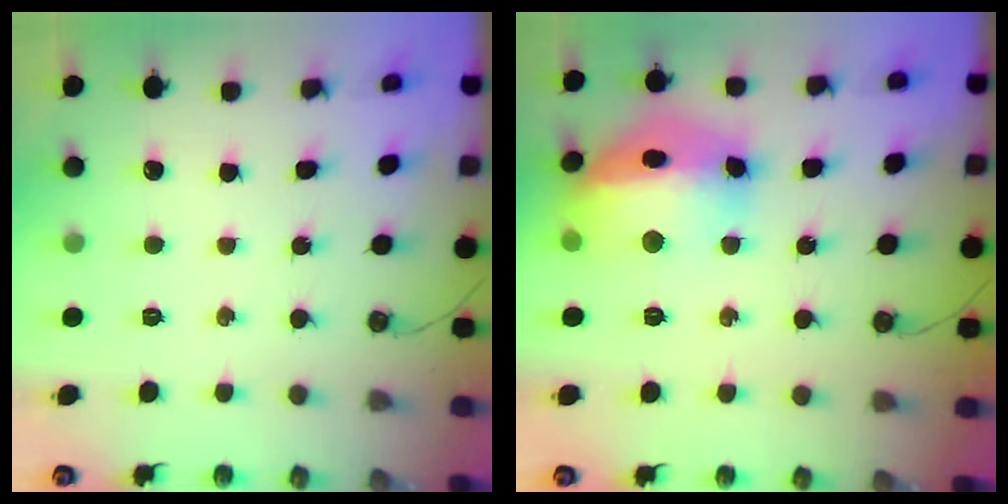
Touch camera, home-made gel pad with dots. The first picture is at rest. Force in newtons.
{"total": 19.2, "press": 19.0, "slide": 2.5}